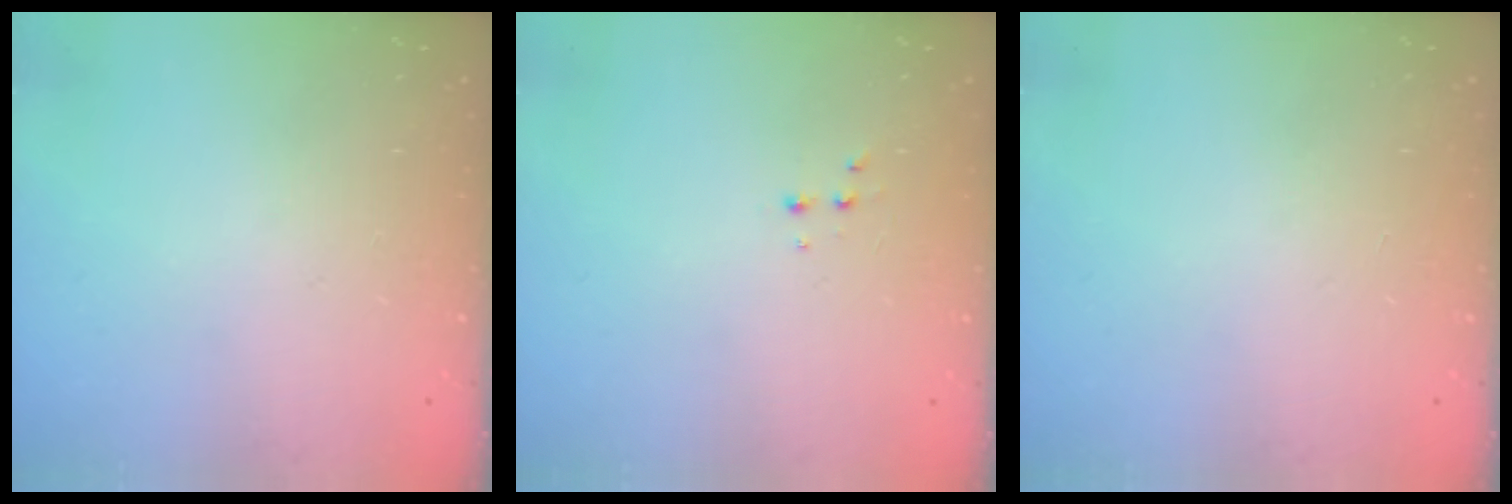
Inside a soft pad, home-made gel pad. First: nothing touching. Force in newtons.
{"total": 1.9, "press": 1.9, "slide": 0.2}
{"total": 0.0}